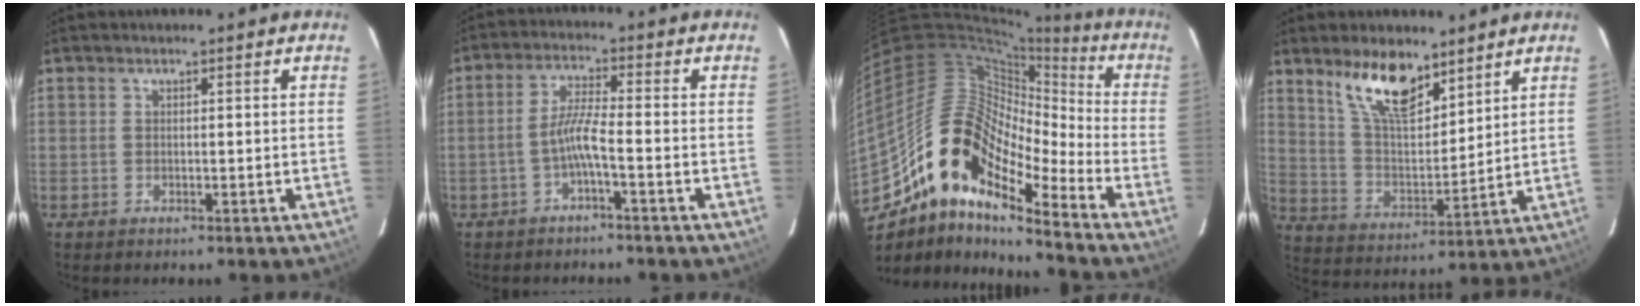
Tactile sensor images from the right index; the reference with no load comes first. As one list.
[{"total": 4.3, "force": [-2.1, -0.2, 3.7], "torque": [-0.084, 0.009, -0.041]}, {"total": 17.0, "force": [-11.8, 5.9, 10.7], "torque": [-0.170, 0.002, -0.241]}, {"total": 12.7, "force": [8.9, 4.8, 7.6], "torque": [-0.134, -0.002, 0.173]}]